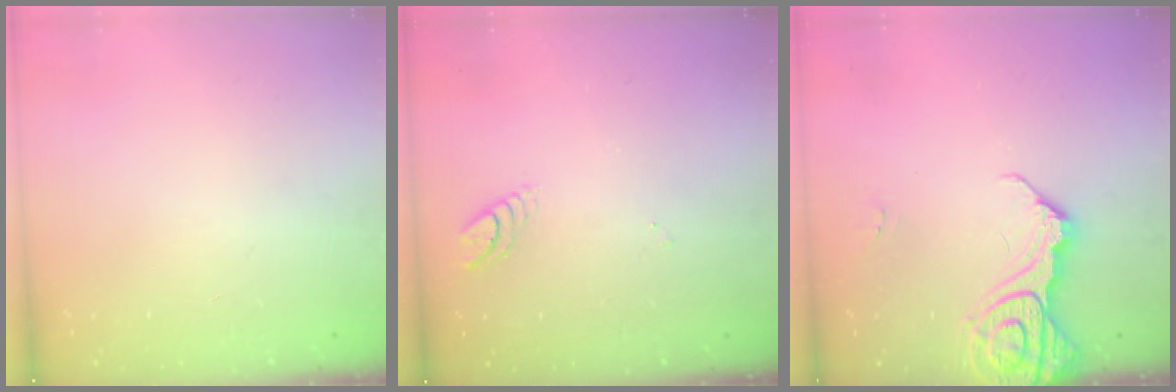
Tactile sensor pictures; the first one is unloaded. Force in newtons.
{"total": 4.1, "press": 4.1, "slide": 0.2}
{"total": 13.1, "press": 13.0, "slide": 1.3}